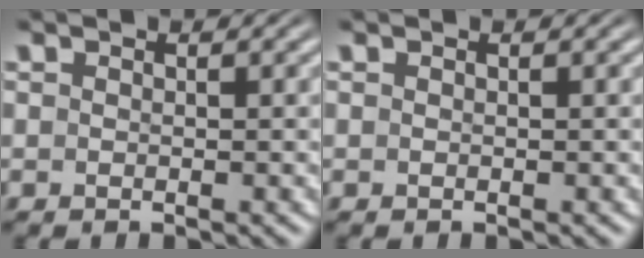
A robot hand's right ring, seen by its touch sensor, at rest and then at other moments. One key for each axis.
{"total": 0.0}